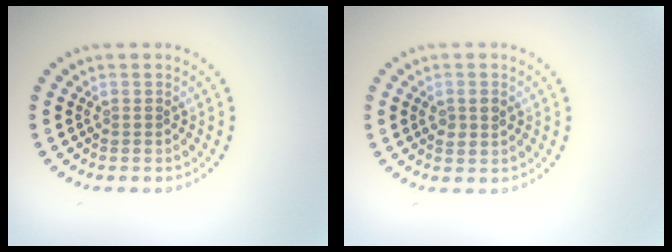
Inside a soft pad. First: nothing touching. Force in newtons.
{"total": 1.5, "press": 1.5, "slide": 0.1}